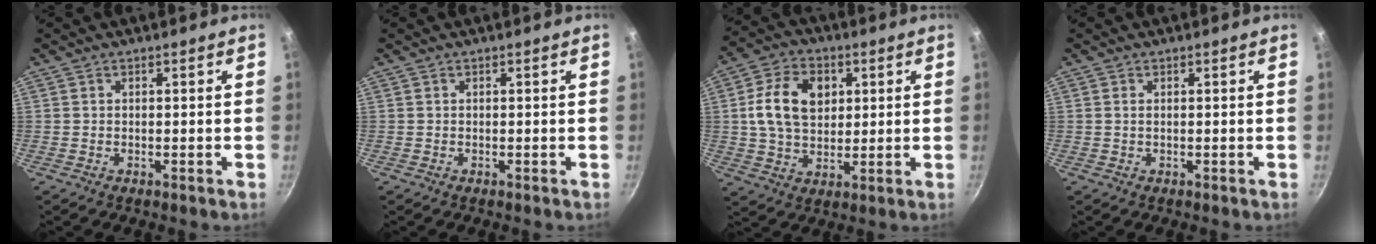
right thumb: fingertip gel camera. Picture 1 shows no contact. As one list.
[{"total": 0.0}, {"total": 12.6, "force": [2.7, 9.0, 8.5], "torque": [-0.135, 0.003, 0.042]}, {"total": 0.6, "force": [0.1, 0.2, 0.5], "torque": [-0.011, 0.000, 0.002]}]